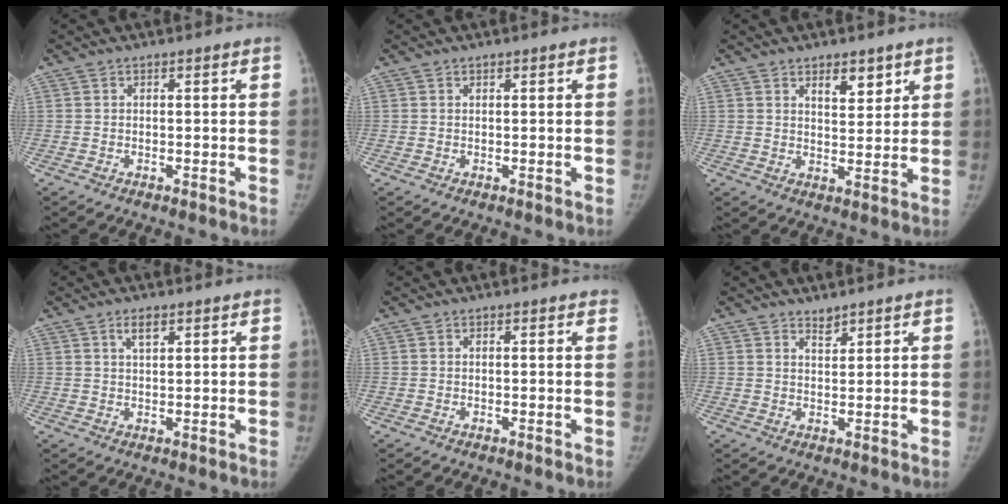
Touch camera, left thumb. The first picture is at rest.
{"total": 0.0}
{"total": 5.3, "force": [3.3, 2.5, 3.3], "torque": [-0.027, -0.023, 0.052]}
{"total": 2.6, "force": [1.5, 1.1, 1.9], "torque": [-0.029, -0.006, 0.028]}
{"total": 0.7, "force": [0.6, 0.3, 0.3], "torque": [0.000, 0.000, 0.003]}
{"total": 1.8, "force": [1.6, 0.6, 0.5], "torque": [0.003, -0.015, 0.027]}